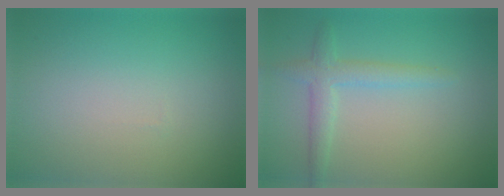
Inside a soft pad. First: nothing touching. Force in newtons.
{"total": 2.4, "press": 2.4, "slide": 0.1}